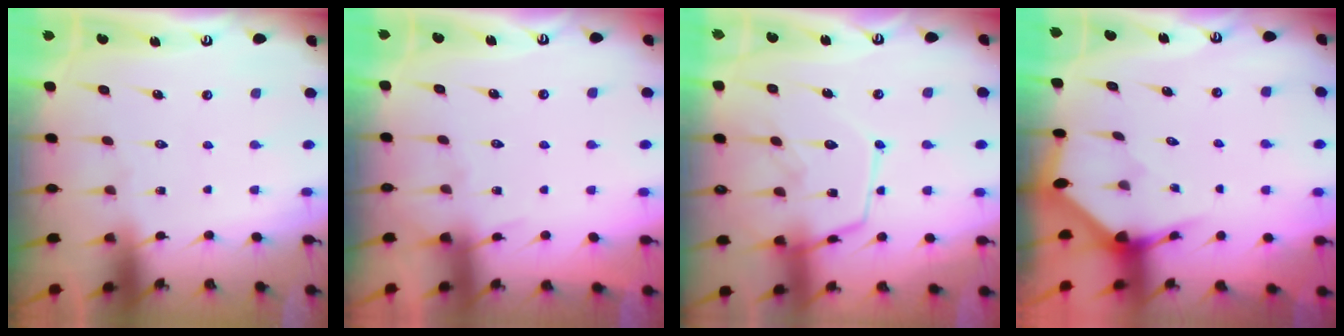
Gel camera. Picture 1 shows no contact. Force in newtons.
{"total": 3.8, "press": 3.7, "slide": 0.6}
{"total": 15.1, "press": 15.0, "slide": 1.3}
{"total": 3.2, "press": 3.2, "slide": 0.3}